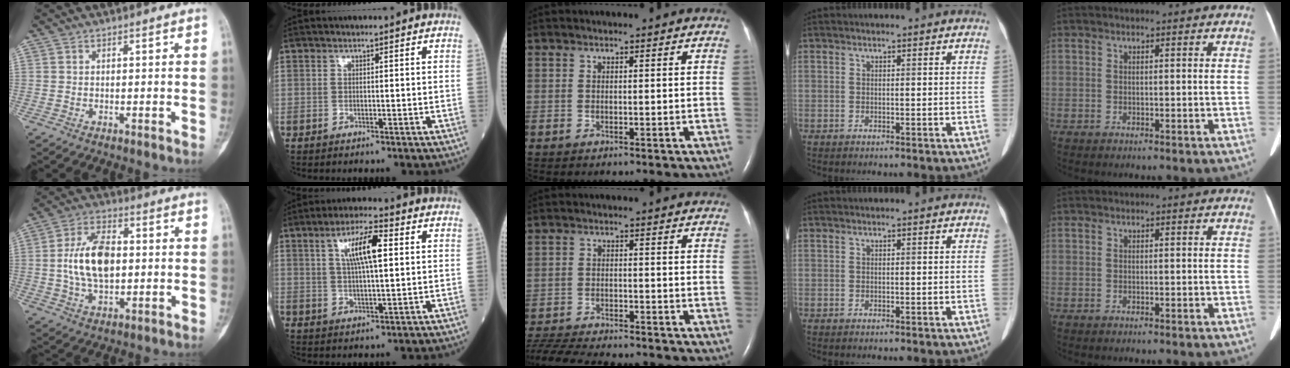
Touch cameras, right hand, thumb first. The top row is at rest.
{"thumb": {"total": 12.6, "force": [0.4, 7.2, 10.4], "torque": [-0.184, 0.009, 0.008]}, "index": {"total": 8.0, "force": [2.4, 1.4, 7.6], "torque": [-0.136, 0.012, 0.043]}, "middle": {"total": 14.6, "force": [-13.2, 2.2, 5.9], "torque": [-0.129, -0.022, -0.200]}}